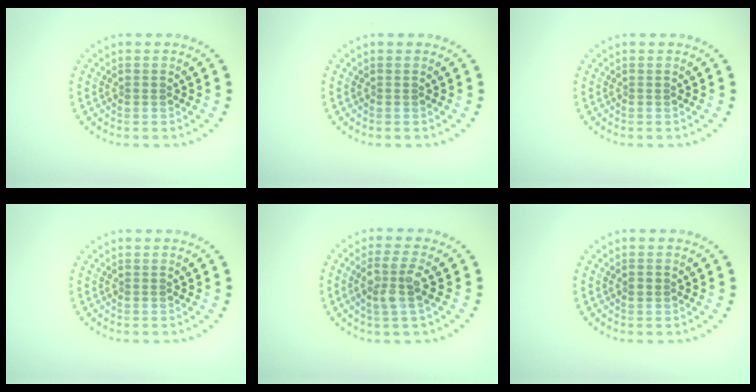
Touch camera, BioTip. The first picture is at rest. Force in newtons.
{"total": 0.0}
{"total": 0.0}
{"total": 0.0}
{"total": 3.1, "press": 2.7, "slide": 1.5}
{"total": 1.0, "press": 1.0, "slide": 0.1}